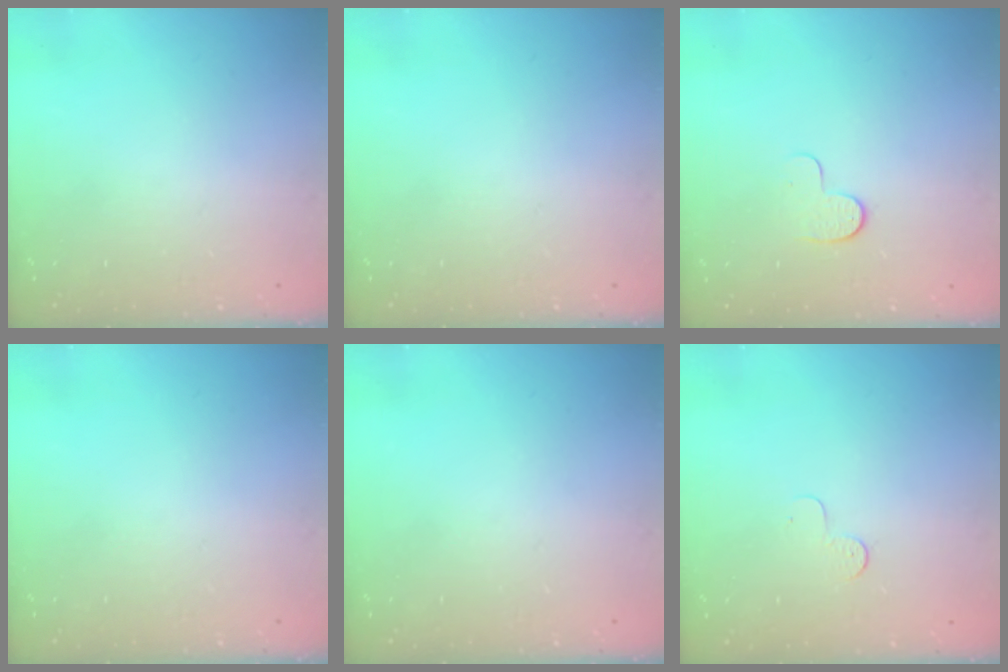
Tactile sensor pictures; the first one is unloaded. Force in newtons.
{"total": 0.0}
{"total": 5.2, "press": 5.2, "slide": 0.5}
{"total": 0.0}
{"total": 0.0}
{"total": 3.2, "press": 3.2, "slide": 0.4}